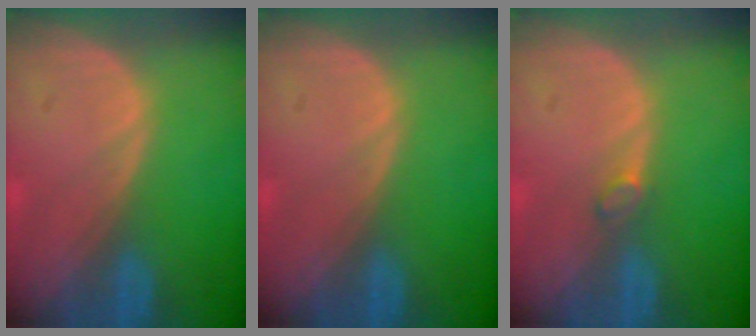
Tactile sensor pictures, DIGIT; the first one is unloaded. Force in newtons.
{"total": 0.0}
{"total": 1.2, "press": 1.1, "slide": 0.2}